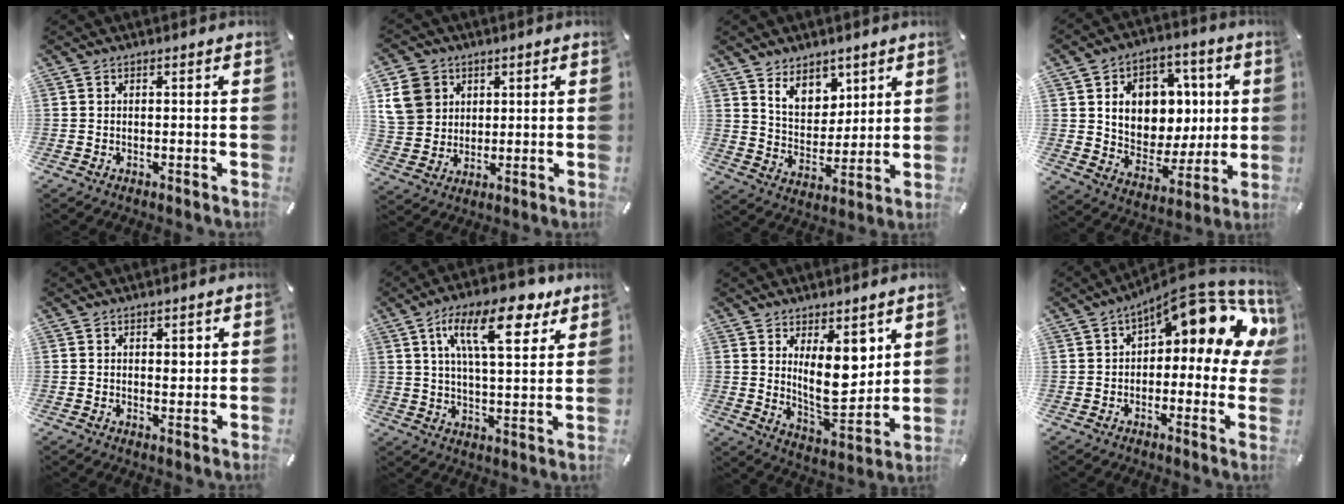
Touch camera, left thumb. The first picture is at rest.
{"total": 9.9, "force": [3.7, 8.8, 2.8], "torque": [-0.070, -0.006, 0.074]}
{"total": 8.6, "force": [6.2, 5.8, 1.7], "torque": [-0.036, -0.041, 0.116]}
{"total": 13.0, "force": [2.8, 11.3, 5.9], "torque": [-0.082, -0.018, 0.060]}
{"total": 1.9, "force": [0.7, 1.3, 1.2], "torque": [0.000, -0.007, 0.007]}
{"total": 17.1, "force": [8.7, 7.0, 13.0], "torque": [-0.210, -0.021, 0.140]}
{"total": 12.6, "force": [4.8, 6.6, 9.6], "torque": [-0.133, -0.040, 0.085]}
{"total": 15.5, "force": [7.4, 6.4, 12.1], "torque": [-0.165, -0.054, 0.122]}